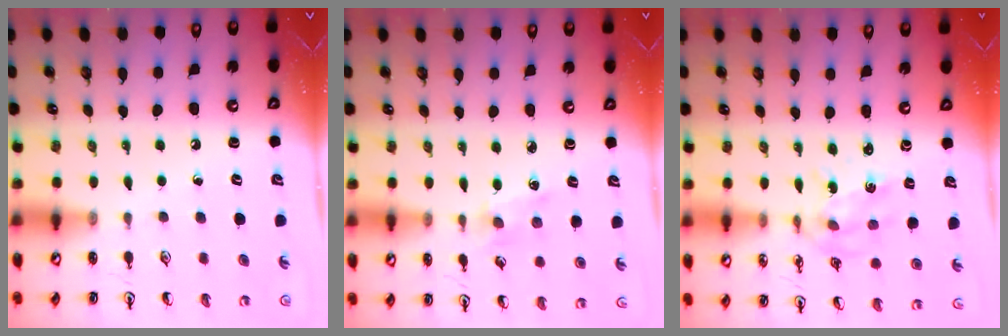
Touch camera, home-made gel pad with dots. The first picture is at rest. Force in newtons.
{"total": 2.6, "press": 2.6, "slide": 0.4}
{"total": 1.9, "press": 1.8, "slide": 0.8}